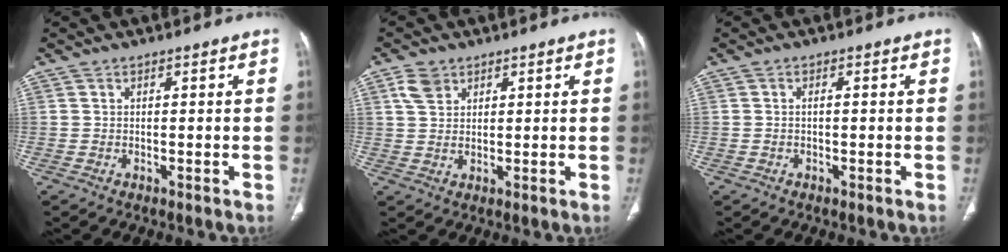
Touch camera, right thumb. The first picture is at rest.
{"total": 4.1, "force": [2.2, 2.9, 2.0], "torque": [-0.033, -0.003, 0.049]}
{"total": 0.9, "force": [-0.1, 0.4, 0.8], "torque": [-0.016, 0.003, -0.002]}